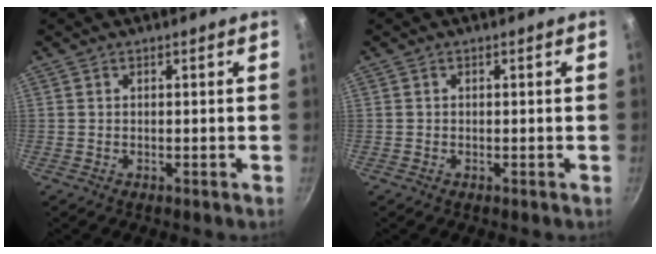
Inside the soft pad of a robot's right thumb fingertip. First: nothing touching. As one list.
[{"total": 0.0}]